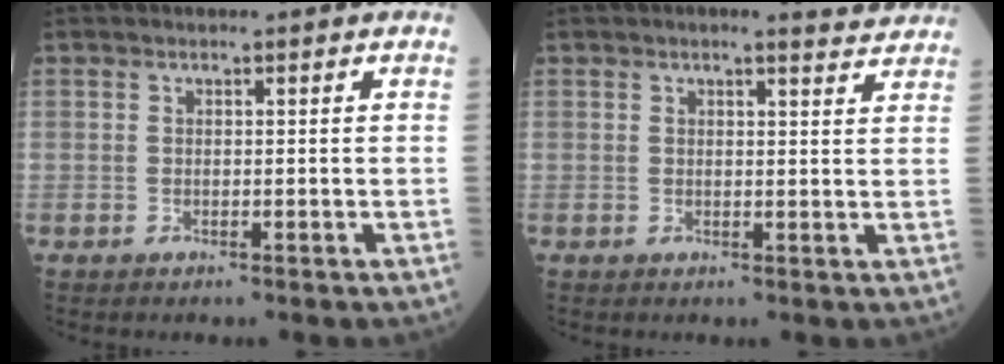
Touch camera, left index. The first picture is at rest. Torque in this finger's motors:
{"motor_torque": [0.40, -0.50, -0.10, 0.00]}